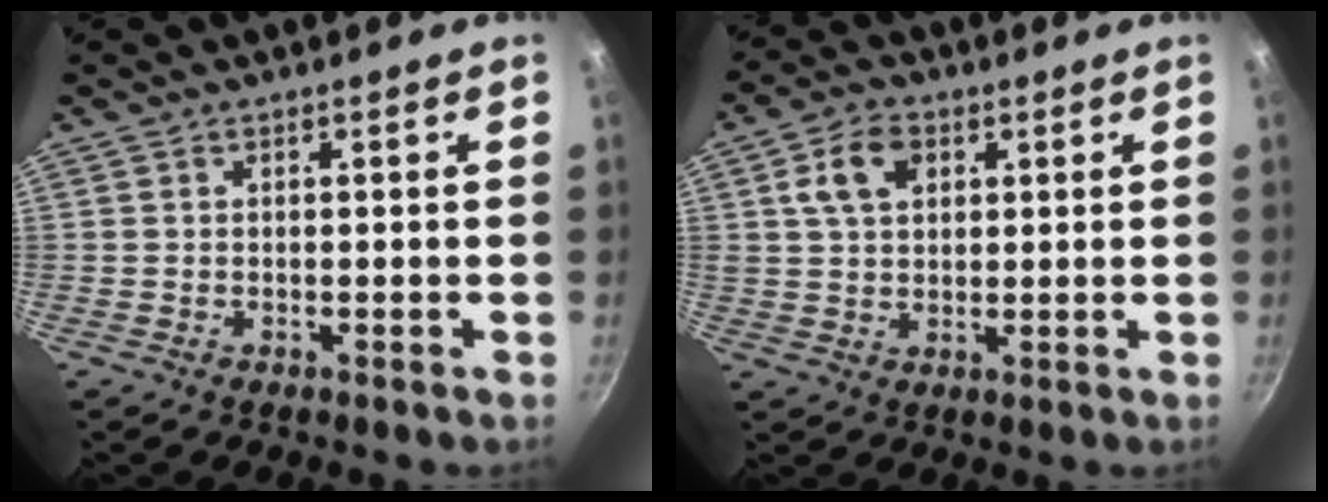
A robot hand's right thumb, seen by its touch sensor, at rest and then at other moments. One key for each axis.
{"total": 7.6, "fx": 2.6, "fy": 5.3, "fz": 4.8, "tx": -0.072, "ty": 0.004, "tz": 0.043}